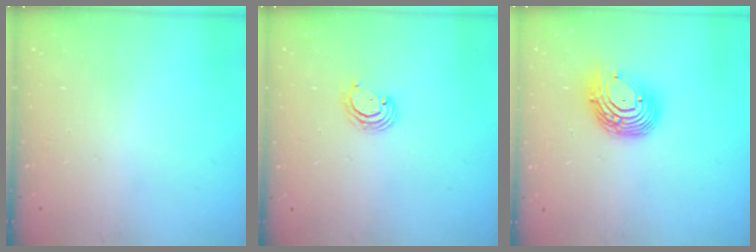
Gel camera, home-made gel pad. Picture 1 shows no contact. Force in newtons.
{"total": 2.6, "press": 2.6, "slide": 0.2}
{"total": 12.8, "press": 12.8, "slide": 1.2}